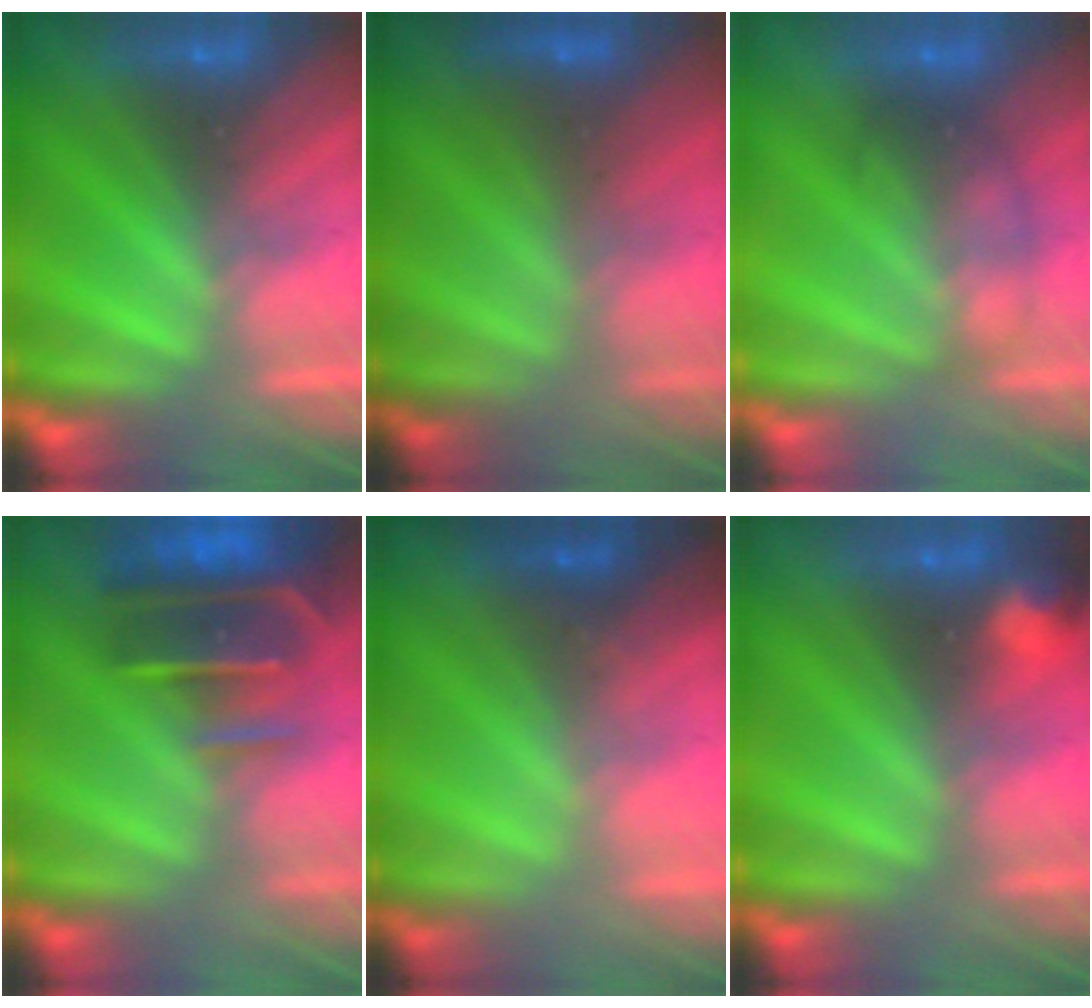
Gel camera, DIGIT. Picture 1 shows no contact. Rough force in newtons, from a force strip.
{"total": 2.9}
{"total": 1.8}
{"total": 6.5}
{"total": 1.5}
{"total": 2.8}